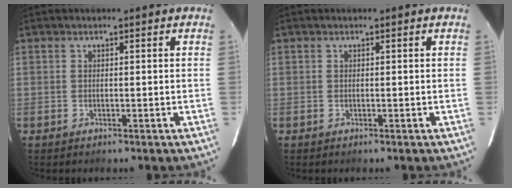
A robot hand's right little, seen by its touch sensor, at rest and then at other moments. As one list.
[{"total": 0.0}]